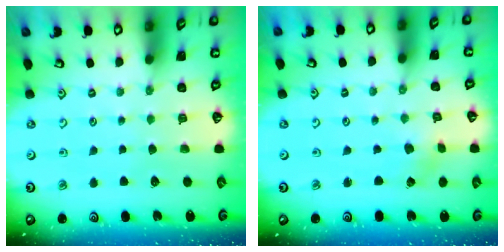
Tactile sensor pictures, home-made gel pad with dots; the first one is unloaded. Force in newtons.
{"total": 1.6, "press": 1.5, "slide": 0.2}